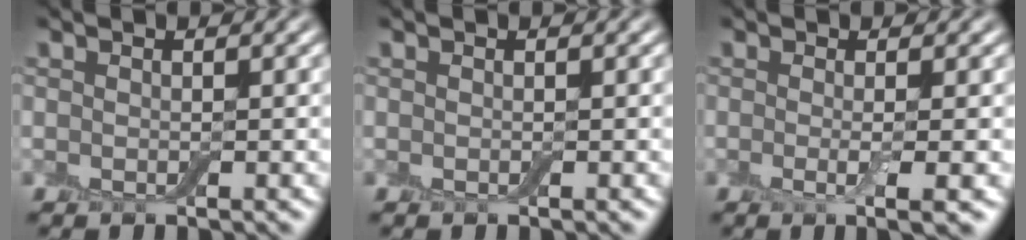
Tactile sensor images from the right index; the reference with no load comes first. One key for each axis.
{"total": 0.0}
{"total": 2.7, "fx": -0.4, "fy": 0.6, "fz": 2.6, "tx": -0.039, "ty": -0.008, "tz": -0.008}